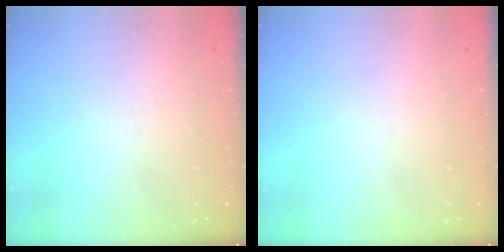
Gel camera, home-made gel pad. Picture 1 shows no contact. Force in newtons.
{"total": 0.0}